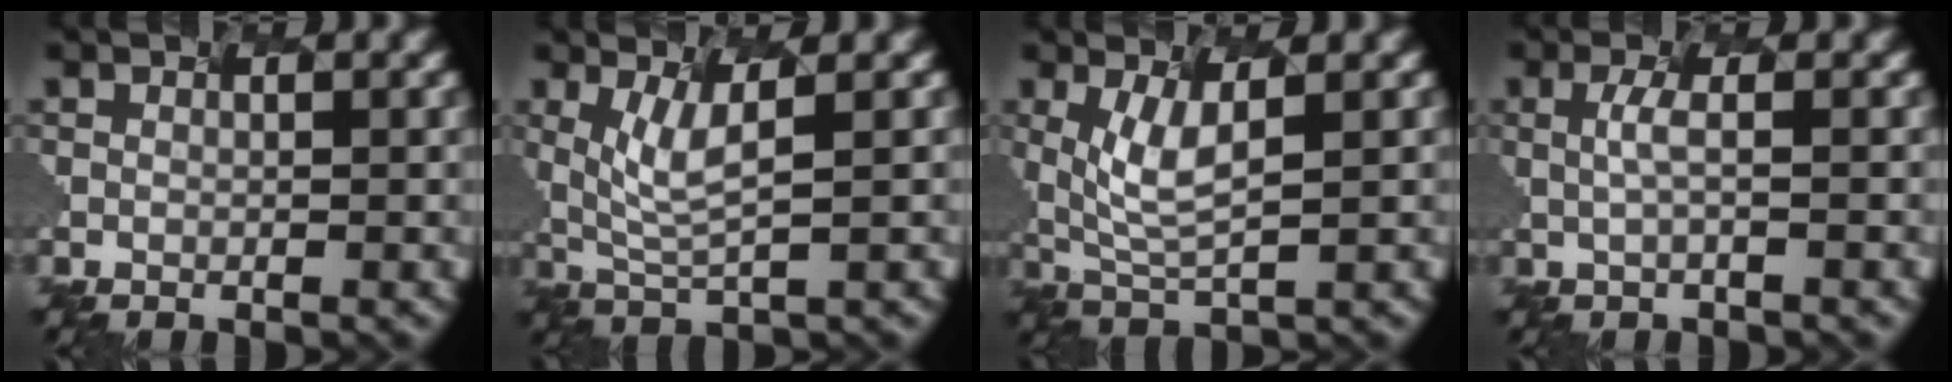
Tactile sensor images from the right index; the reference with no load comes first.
{"total": 2.8, "force": [0.3, 0.4, 2.8], "torque": [-0.075, -0.008, 0.023]}
{"total": 3.4, "force": [0.1, 0.9, 3.3], "torque": [-0.086, -0.010, 0.020]}
{"total": 1.4, "force": [-0.7, 0.0, 1.2], "torque": [-0.028, 0.003, -0.004]}